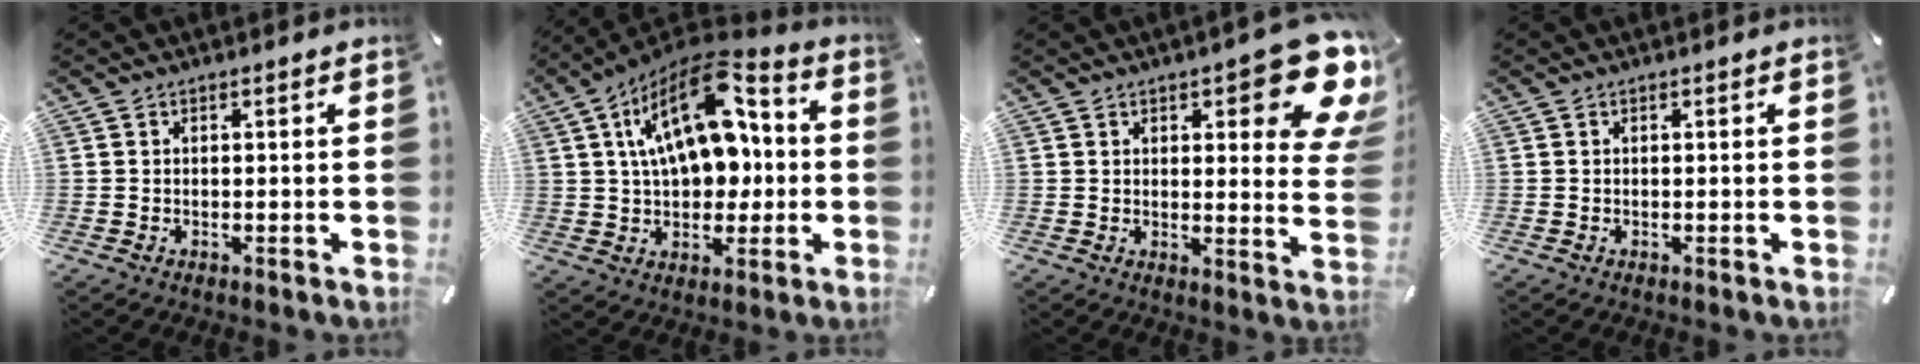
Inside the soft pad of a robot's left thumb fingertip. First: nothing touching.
{"total": 19.6, "force": [5.2, 11.7, 14.9], "torque": [-0.258, -0.029, 0.083]}
{"total": 15.7, "force": [8.5, 5.6, 12.0], "torque": [-0.146, -0.062, 0.141]}
{"total": 0.0}